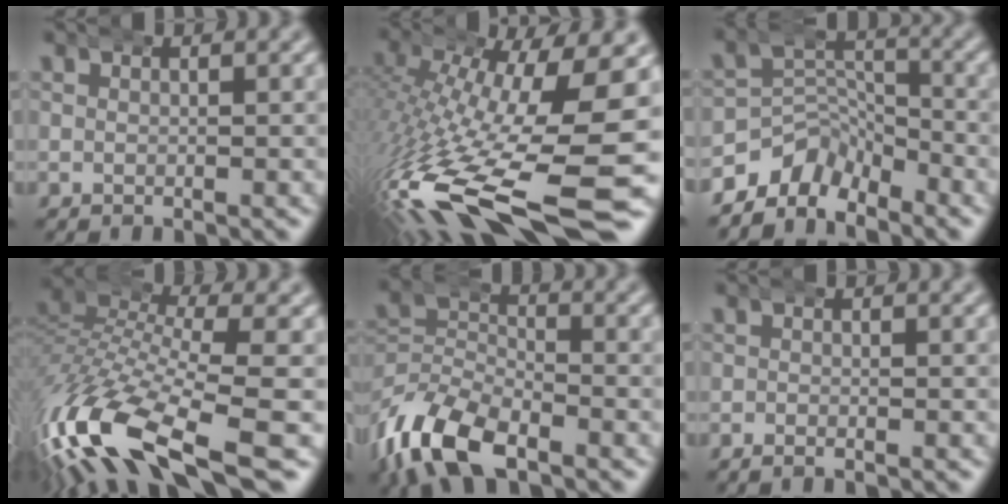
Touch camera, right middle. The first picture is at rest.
{"total": 14.7, "force": [-5.6, 5.7, 12.4], "torque": [-0.220, -0.046, -0.058]}
{"total": 8.8, "force": [-4.9, 6.6, 3.1], "torque": [-0.045, -0.002, -0.103]}
{"total": 10.6, "force": [-5.1, 4.9, 7.9], "torque": [-0.184, -0.037, -0.070]}
{"total": 8.2, "force": [-4.3, 5.3, 4.6], "torque": [-0.111, -0.029, -0.067]}
{"total": 0.7, "force": [-0.6, 0.2, 0.2], "torque": [-0.004, 0.003, -0.013]}